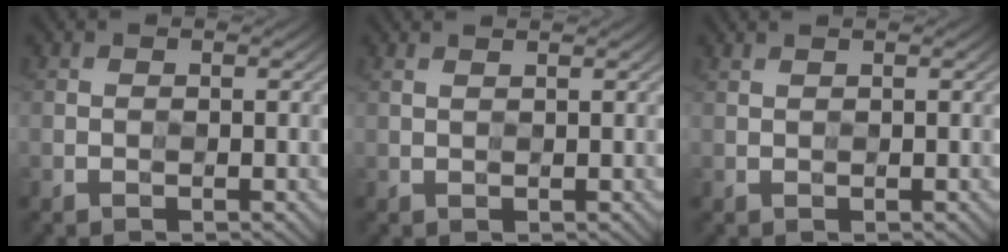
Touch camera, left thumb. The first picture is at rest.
{"total": 1.3, "force": [1.1, 0.2, 0.7], "torque": [-0.013, 0.002, 0.014]}
{"total": 0.7, "force": [0.6, 0.0, 0.3], "torque": [-0.010, 0.003, 0.008]}